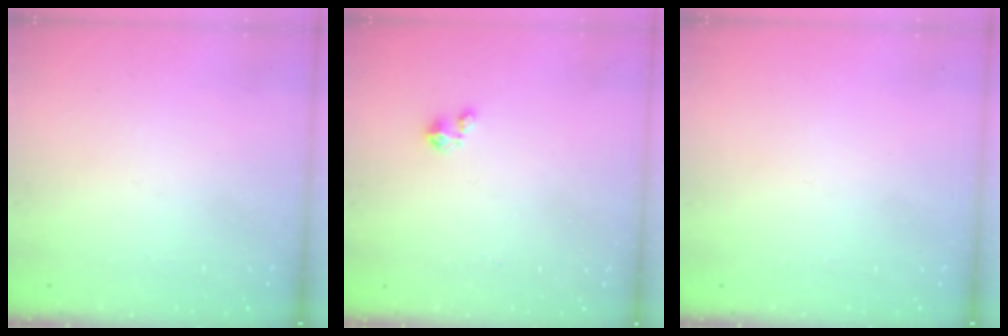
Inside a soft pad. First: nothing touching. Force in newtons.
{"total": 2.1, "press": 2.1, "slide": 0.2}
{"total": 0.0}